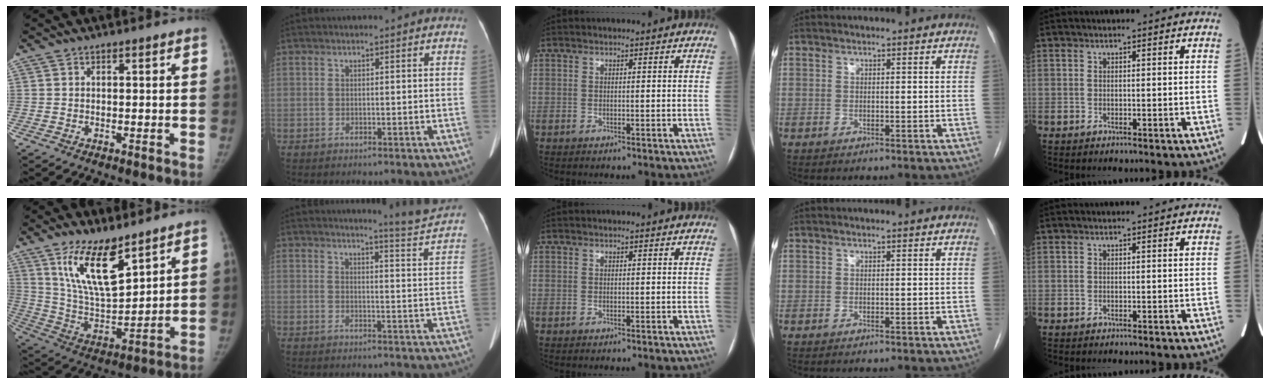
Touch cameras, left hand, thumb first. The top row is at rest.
{"thumb": {"total": 14.5, "force": [9.1, 5.2, 10.0], "torque": [-0.155, -0.060, 0.185]}, "index": {"total": 6.4, "force": [6.2, -1.7, 0.5], "torque": [-0.025, -0.063, 0.071]}}